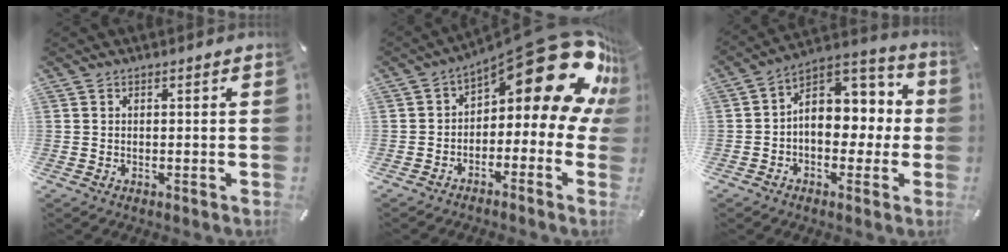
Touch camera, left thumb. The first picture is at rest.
{"total": 21.3, "force": [10.1, 8.5, 16.6], "torque": [-0.217, -0.078, 0.172]}
{"total": 10.6, "force": [0.2, 8.6, 6.1], "torque": [-0.066, -0.009, 0.004]}